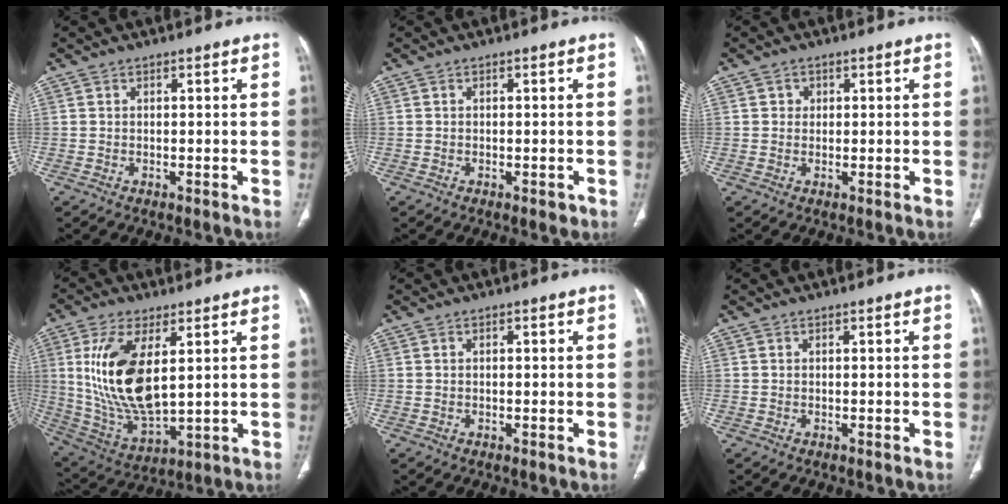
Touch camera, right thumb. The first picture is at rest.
{"total": 1.1, "force": [-0.5, 0.6, 0.7], "torque": [-0.007, -0.001, -0.004]}
{"total": 1.5, "force": [0.4, 1.4, 0.3], "torque": [0.003, 0.001, 0.004]}
{"total": 17.1, "force": [3.9, 7.7, 14.8], "torque": [-0.296, -0.025, 0.090]}
{"total": 0.6, "force": [0.1, 0.2, 0.6], "torque": [-0.014, 0.003, 0.003]}
{"total": 0.0}